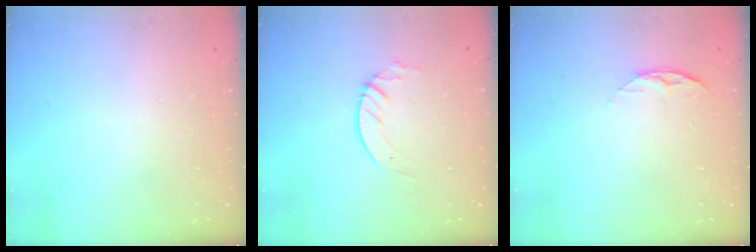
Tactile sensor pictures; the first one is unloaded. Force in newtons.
{"total": 4.5, "press": 4.4, "slide": 0.4}
{"total": 6.2, "press": 6.1, "slide": 0.7}